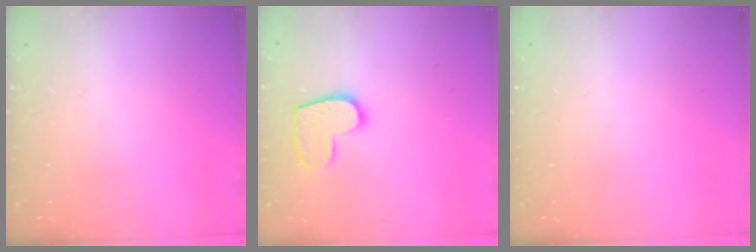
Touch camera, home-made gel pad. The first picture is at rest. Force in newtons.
{"total": 10.5, "press": 10.5, "slide": 0.6}
{"total": 0.0}